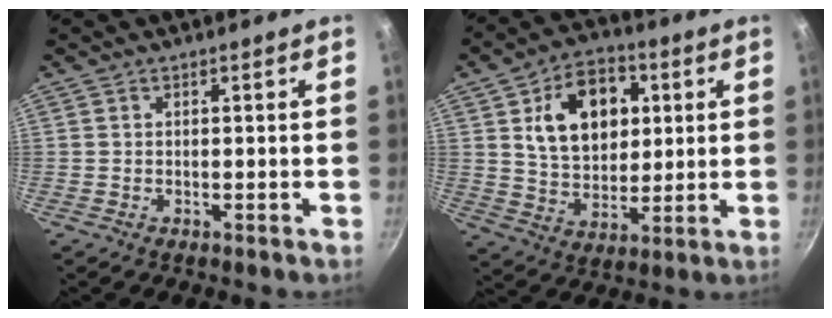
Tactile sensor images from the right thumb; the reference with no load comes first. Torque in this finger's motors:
{"motor_torque": [-0.72, 1.33, 0.37, 0.58, 0.28]}